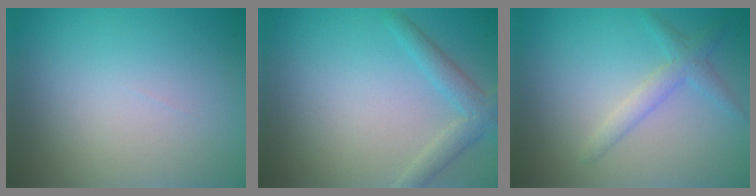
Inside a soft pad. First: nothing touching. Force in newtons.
{"total": 2.6, "press": 2.6, "slide": 0.1}
{"total": 2.3, "press": 2.3, "slide": 0.1}